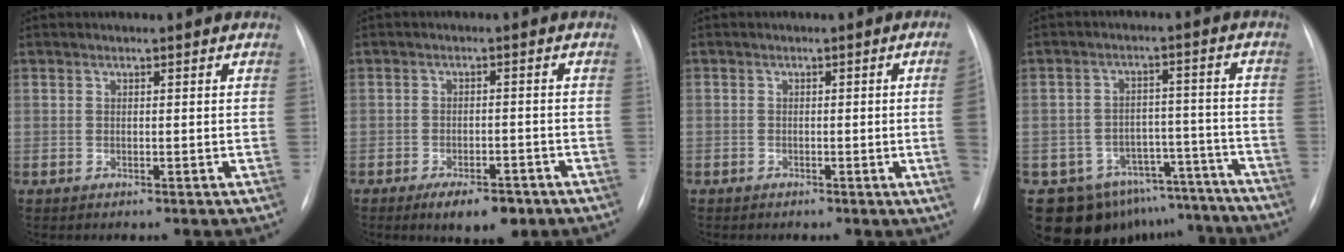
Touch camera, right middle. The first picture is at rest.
{"total": 6.1, "force": [-4.0, 2.4, 3.8], "torque": [-0.056, -0.001, -0.054]}
{"total": 3.8, "force": [-0.6, -0.9, 3.6], "torque": [-0.043, -0.004, -0.009]}
{"total": 15.0, "force": [-12.5, 8.0, 1.7], "torque": [-0.014, 0.058, -0.156]}